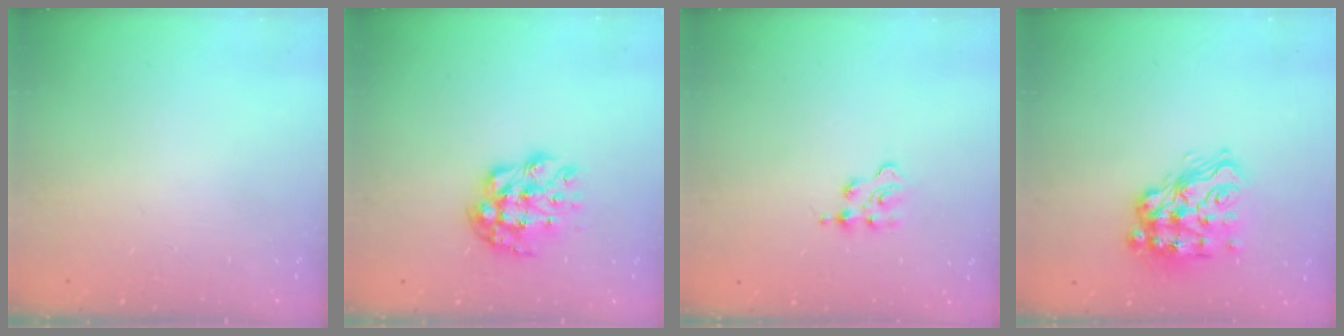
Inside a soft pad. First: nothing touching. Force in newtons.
{"total": 9.8, "press": 9.8, "slide": 0.9}
{"total": 2.4, "press": 2.4, "slide": 0.4}
{"total": 16.6, "press": 16.5, "slide": 1.9}